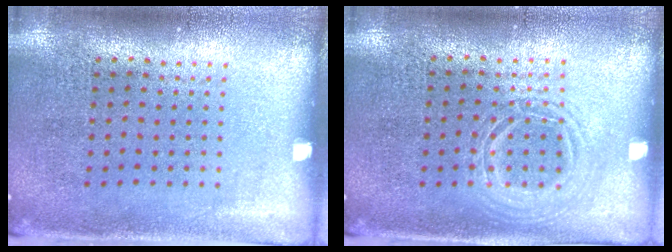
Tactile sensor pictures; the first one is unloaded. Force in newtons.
{"total": 1.2, "press": 1.1, "slide": 0.3}